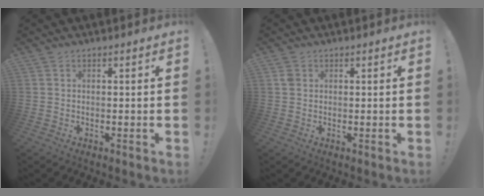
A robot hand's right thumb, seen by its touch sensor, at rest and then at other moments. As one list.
[{"total": 2.1, "force": [0.8, 1.7, 0.9], "torque": [-0.013, 0.003, 0.015]}]